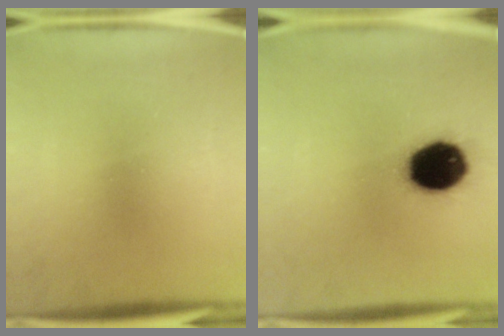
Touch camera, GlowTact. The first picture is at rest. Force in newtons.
{"total": 17.1}